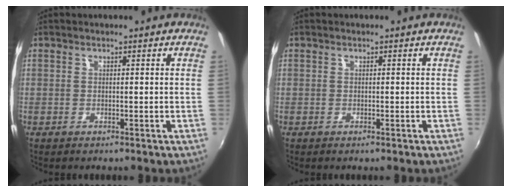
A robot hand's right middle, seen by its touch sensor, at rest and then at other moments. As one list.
[{"total": 0.0}]